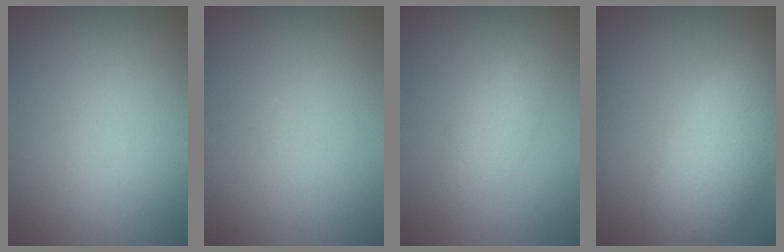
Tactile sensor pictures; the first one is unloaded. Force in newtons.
{"total": 0.0}
{"total": 2.3, "press": 2.3, "slide": 0.1}
{"total": 6.3, "press": 6.3, "slide": 0.5}